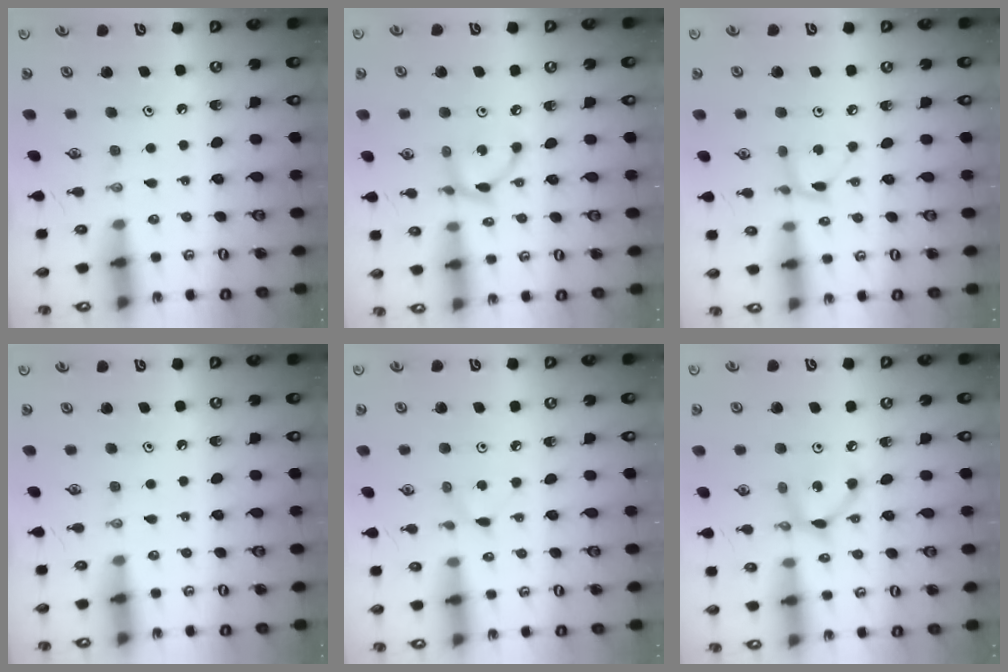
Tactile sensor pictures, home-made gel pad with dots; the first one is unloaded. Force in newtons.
{"total": 6.7, "press": 6.7, "slide": 0.2}
{"total": 4.7, "press": 4.7, "slide": 0.4}
{"total": 0.0}
{"total": 2.6, "press": 2.6, "slide": 0.2}
{"total": 6.2, "press": 6.2, "slide": 0.2}